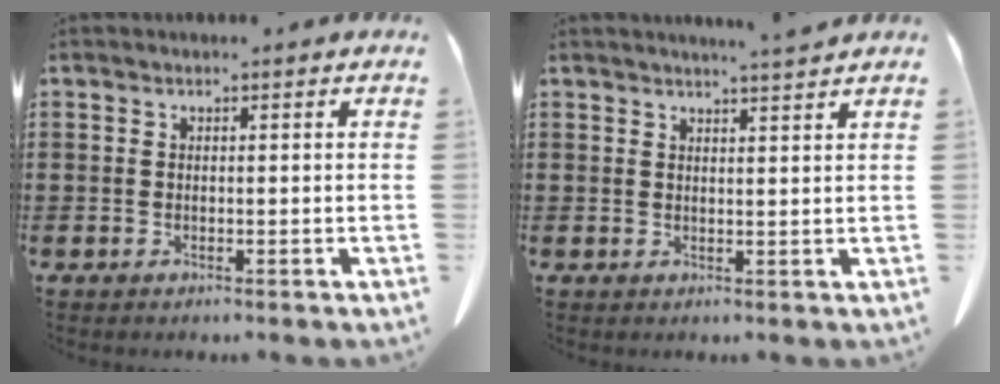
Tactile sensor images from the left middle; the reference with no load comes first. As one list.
[{"total": 2.4, "force": [2.3, -0.5, 0.4], "torque": [-0.013, -0.007, 0.045]}]